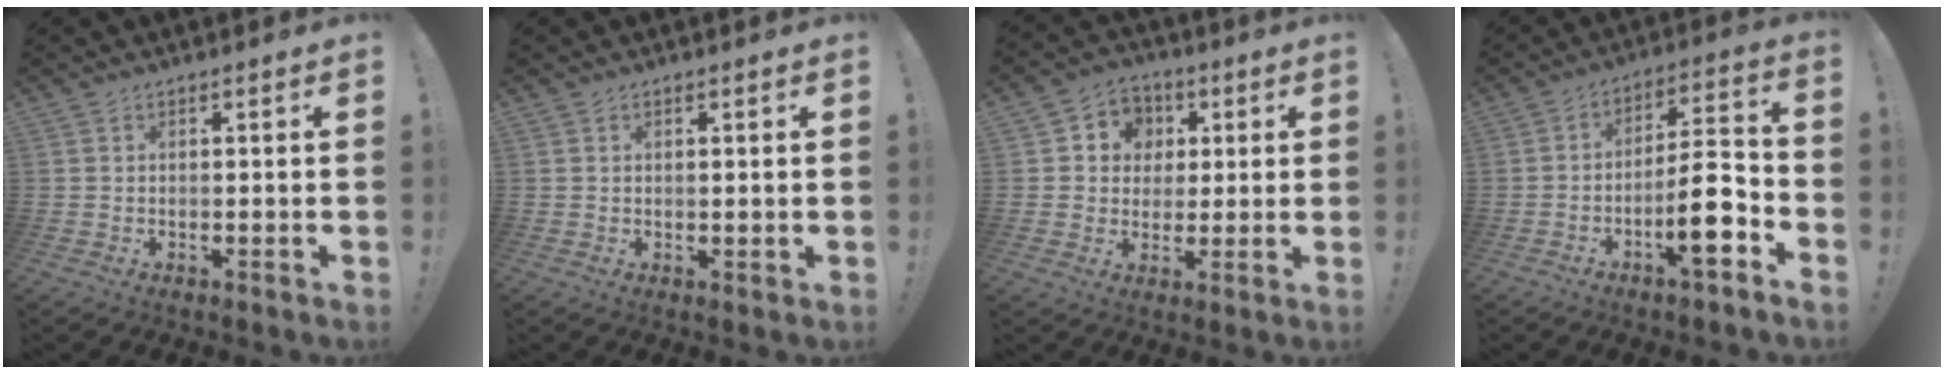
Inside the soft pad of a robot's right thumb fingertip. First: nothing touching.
{"total": 0.8, "force": [0.5, 0.2, 0.6], "torque": [-0.007, -0.001, 0.007]}
{"total": 7.7, "force": [0.5, 7.4, 2.0], "torque": [-0.023, 0.001, 0.017]}
{"total": 13.6, "force": [-5.7, 3.4, 11.9], "torque": [-0.180, 0.029, -0.097]}